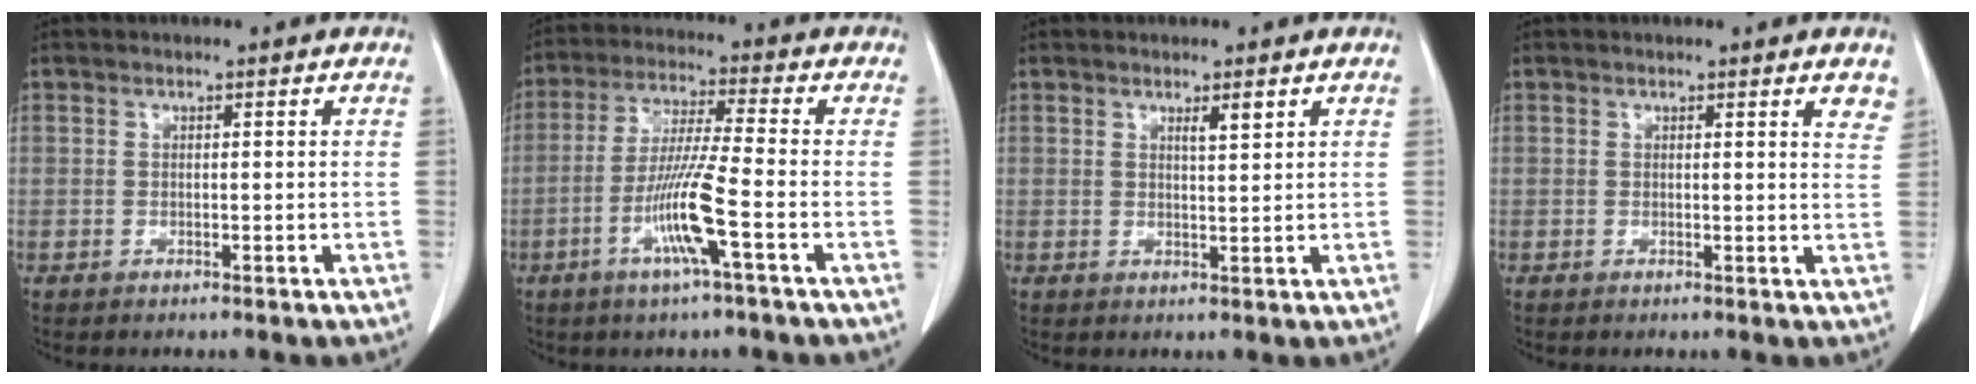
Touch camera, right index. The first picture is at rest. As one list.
[{"total": 9.6, "force": [-3.6, -0.7, 8.8], "torque": [-0.175, -0.010, -0.072]}, {"total": 1.9, "force": [1.1, 0.1, 1.5], "torque": [-0.028, -0.002, 0.020]}, {"total": 2.9, "force": [2.2, 0.4, 1.8], "torque": [-0.016, -0.010, 0.013]}]